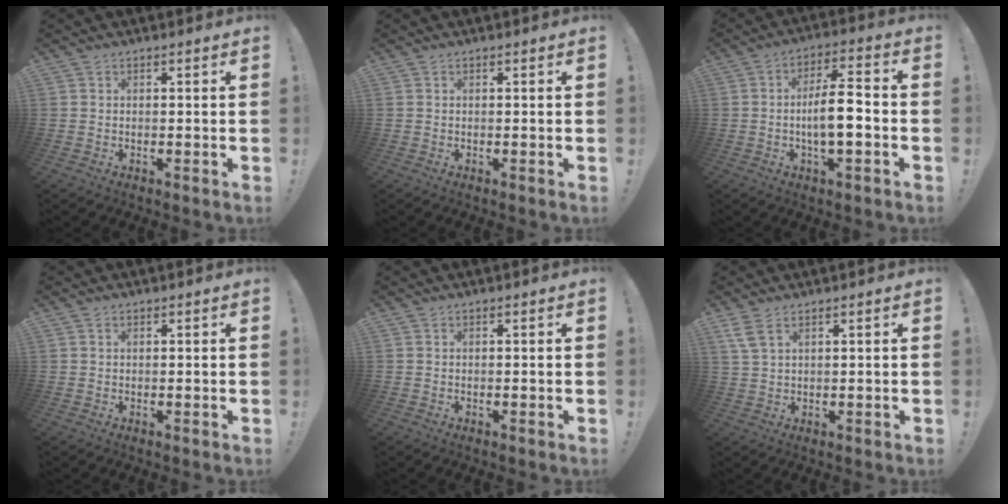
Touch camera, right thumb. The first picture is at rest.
{"total": 0.0}
{"total": 10.6, "force": [-2.3, 3.0, 9.9], "torque": [-0.187, 0.010, -0.048]}
{"total": 0.6, "force": [0.4, 0.4, 0.1], "torque": [0.006, -0.004, 0.007]}
{"total": 0.0}
{"total": 4.5, "force": [2.6, 1.6, 3.2], "torque": [-0.075, -0.001, 0.052]}